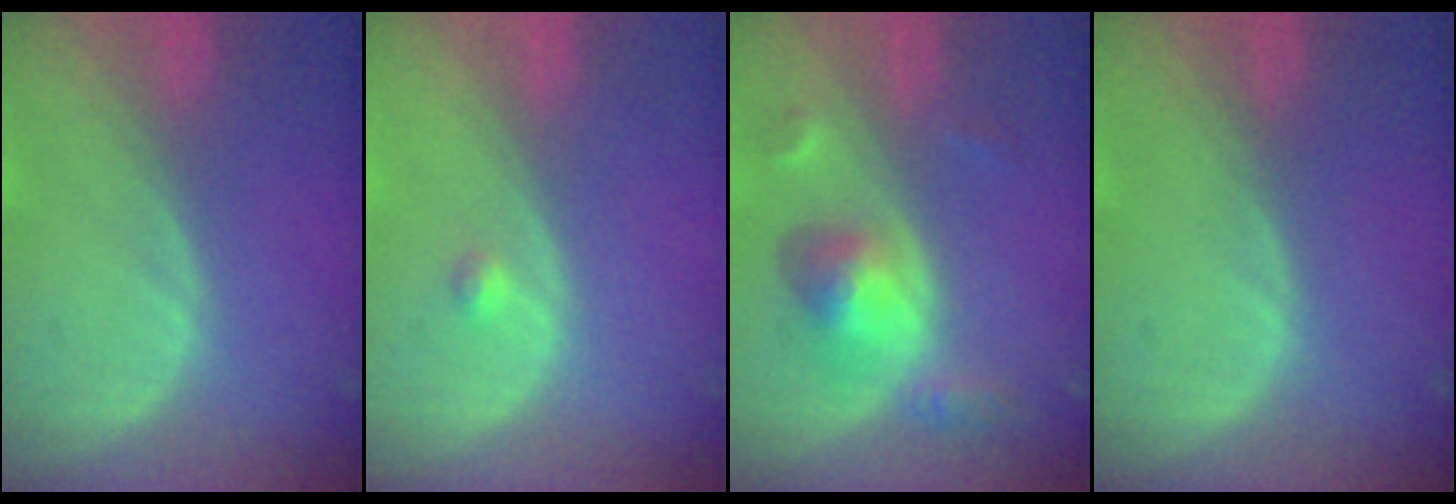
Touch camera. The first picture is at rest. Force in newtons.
{"total": 0.8, "press": 0.8, "slide": 0.1}
{"total": 6.2, "press": 5.8, "slide": 2.3}
{"total": 0.0}